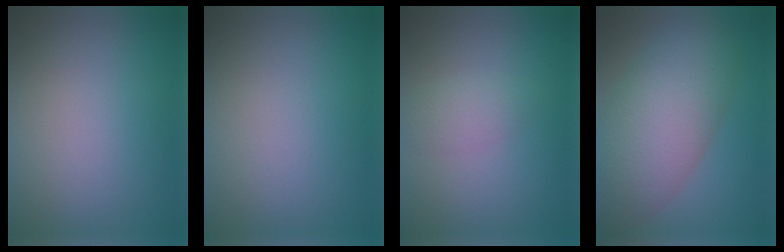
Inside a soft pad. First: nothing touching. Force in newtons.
{"total": 0.0}
{"total": 1.8, "press": 1.8, "slide": 0.1}
{"total": 9.0, "press": 9.0, "slide": 0.4}